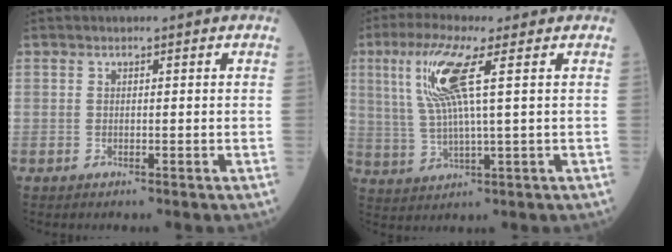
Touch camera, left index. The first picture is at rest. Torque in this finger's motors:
{"motor_torque": [1.46, -0.68, 0.71, 0.10]}